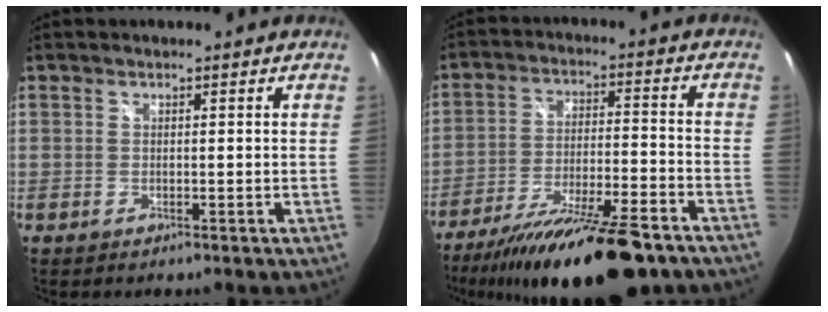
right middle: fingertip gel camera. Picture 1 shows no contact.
{"total": 21.6, "force": [-16.8, 3.7, 13.0], "torque": [-0.234, -0.048, -0.262]}